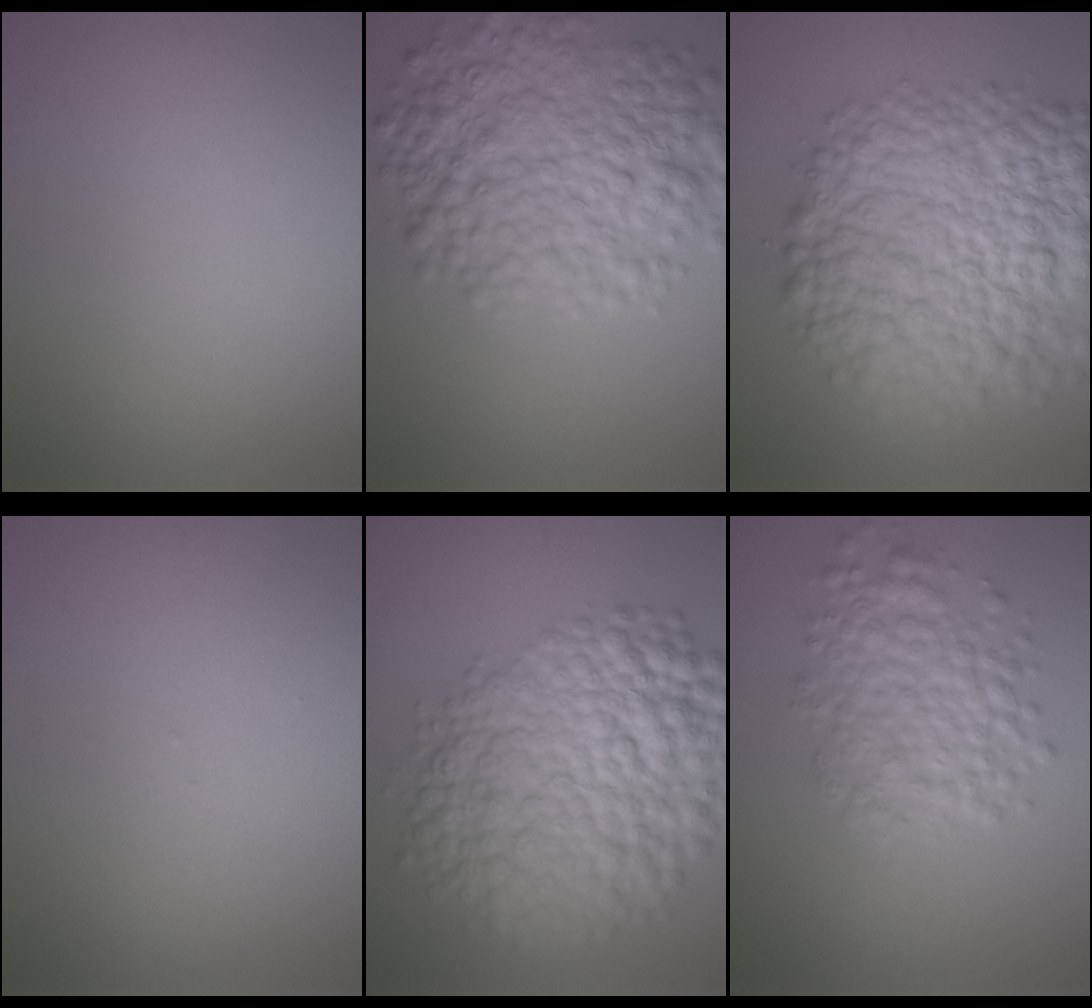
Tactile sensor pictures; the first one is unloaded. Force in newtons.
{"total": 9.0, "press": 9.0, "slide": 0.2}
{"total": 13.3, "press": 13.3, "slide": 0.5}
{"total": 0.0}
{"total": 12.9, "press": 12.9, "slide": 0.4}
{"total": 5.4, "press": 5.4, "slide": 0.1}